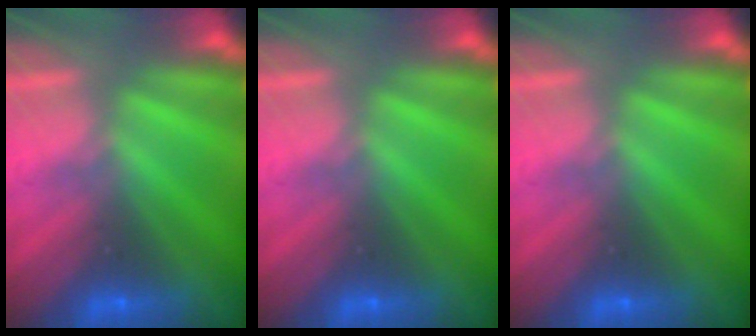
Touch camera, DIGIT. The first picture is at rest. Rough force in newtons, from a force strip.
{"total": 0.0}
{"total": 0.0}